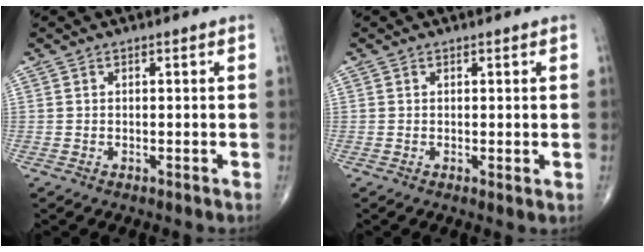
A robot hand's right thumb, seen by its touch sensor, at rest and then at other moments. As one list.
[{"total": 0.8, "force": [0.2, 0.3, 0.8], "torque": [-0.015, -0.005, 0.001]}]